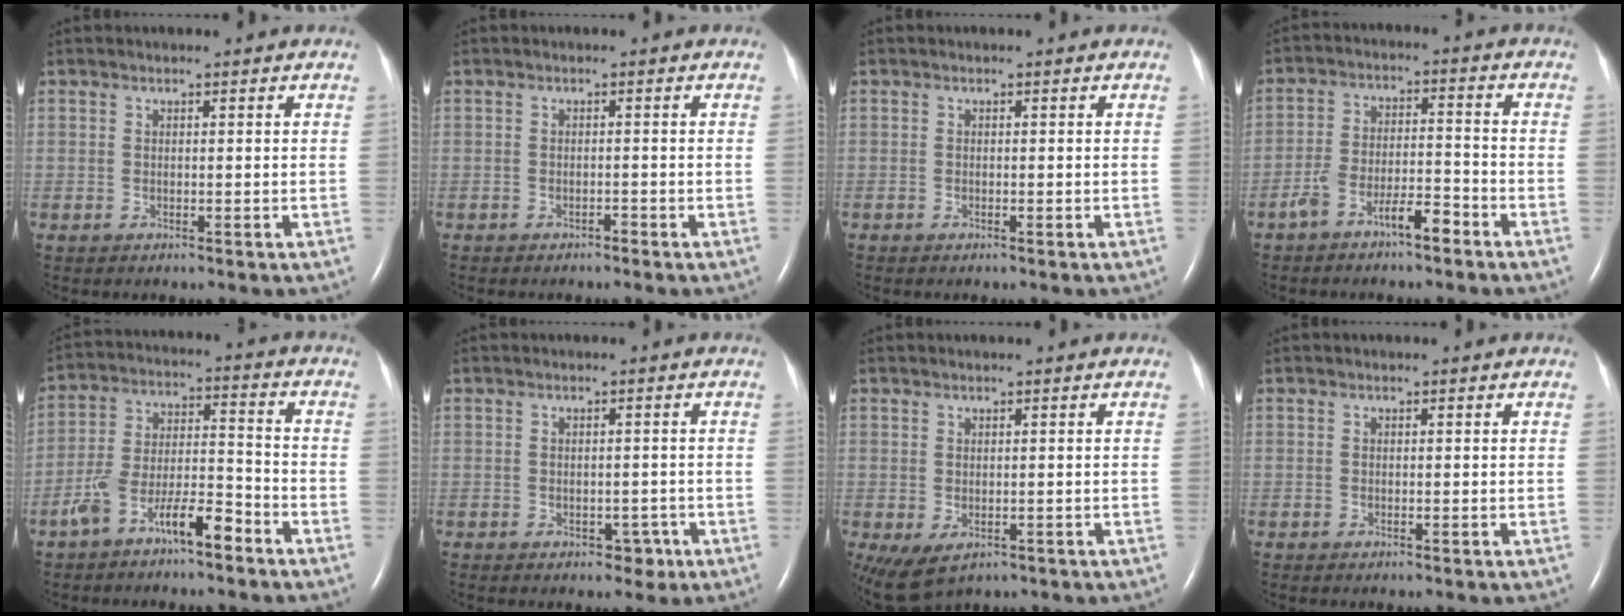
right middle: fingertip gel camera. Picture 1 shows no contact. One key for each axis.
{"total": 0.7, "fx": -0.6, "fy": 0.2, "fz": 0.3, "tx": -0.006, "ty": 0.000, "tz": -0.011}
{"total": 0.0}
{"total": 6.3, "fx": -4.4, "fy": 1.5, "fz": 4.3, "tx": -0.086, "ty": 0.018, "tz": -0.076}
{"total": 9.2, "fx": -6.2, "fy": 2.2, "fz": 6.4, "tx": -0.126, "ty": 0.017, "tz": -0.112}
{"total": 2.4, "fx": -1.2, "fy": 1.7, "fz": 1.2, "tx": -0.007, "ty": 0.004, "tz": -0.009}
{"total": 5.4, "fx": -2.4, "fy": 3.3, "fz": 3.5, "tx": -0.063, "ty": -0.012, "tz": -0.028}
{"total": 0.0}